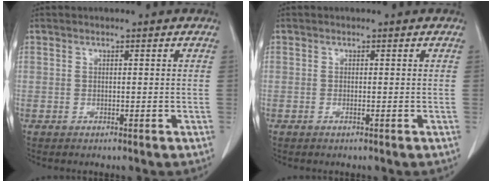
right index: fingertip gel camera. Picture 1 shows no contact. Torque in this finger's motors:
{"motor_torque": [-0.01, 0.06, -0.02, 0.00]}